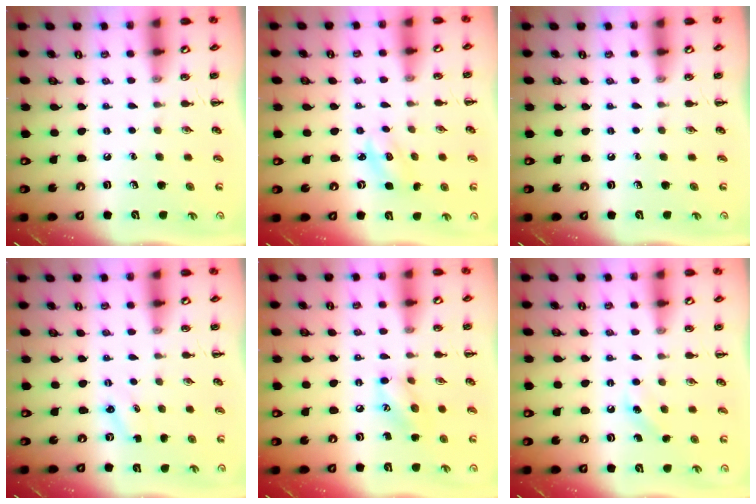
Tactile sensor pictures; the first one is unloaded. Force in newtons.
{"total": 2.8, "press": 2.8, "slide": 0.7}
{"total": 0.0}
{"total": 1.6, "press": 1.5, "slide": 0.5}
{"total": 8.9, "press": 8.9, "slide": 0.7}
{"total": 4.2, "press": 4.1, "slide": 1.1}